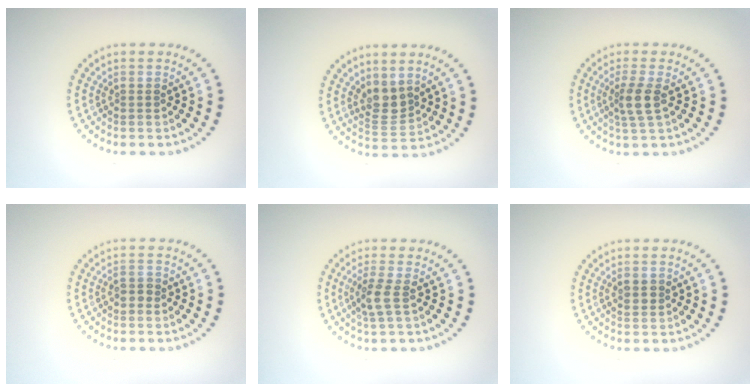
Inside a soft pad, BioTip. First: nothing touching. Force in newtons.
{"total": 2.7, "press": 2.2, "slide": 1.6}
{"total": 2.3, "press": 2.0, "slide": 1.3}
{"total": 1.1, "press": 1.0, "slide": 0.3}
{"total": 1.9, "press": 1.6, "slide": 1.1}
{"total": 1.2, "press": 1.2, "slide": 0.2}